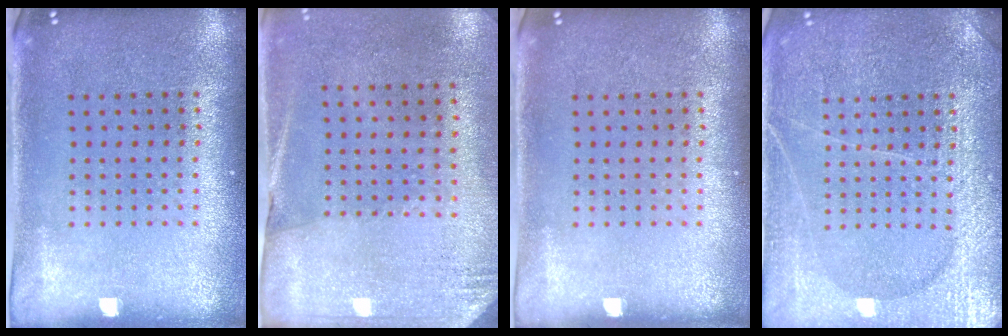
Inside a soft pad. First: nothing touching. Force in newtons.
{"total": 2.7, "press": 2.4, "slide": 1.3}
{"total": 0.0}
{"total": 3.7, "press": 3.7, "slide": 0.4}